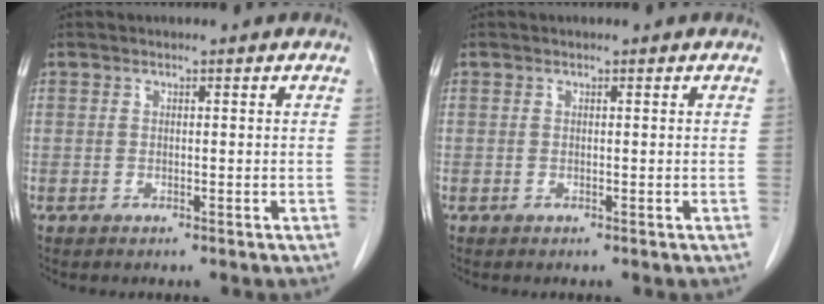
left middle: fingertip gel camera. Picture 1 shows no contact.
{"total": 0.0}